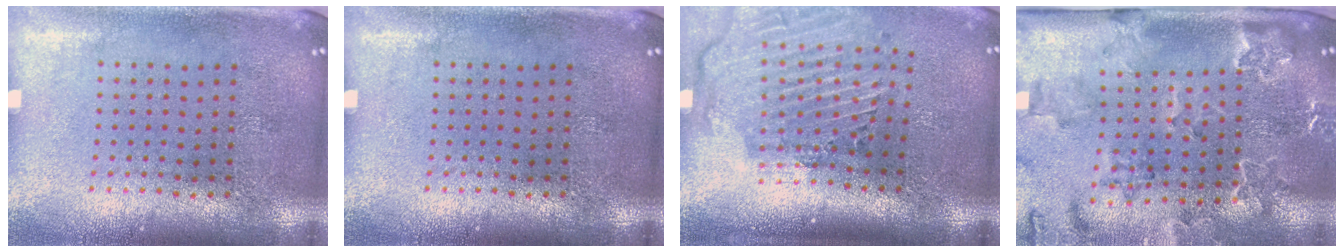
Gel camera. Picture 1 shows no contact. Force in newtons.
{"total": 0.0}
{"total": 2.9, "press": 2.4, "slide": 1.7}
{"total": 2.3, "press": 2.3, "slide": 0.1}